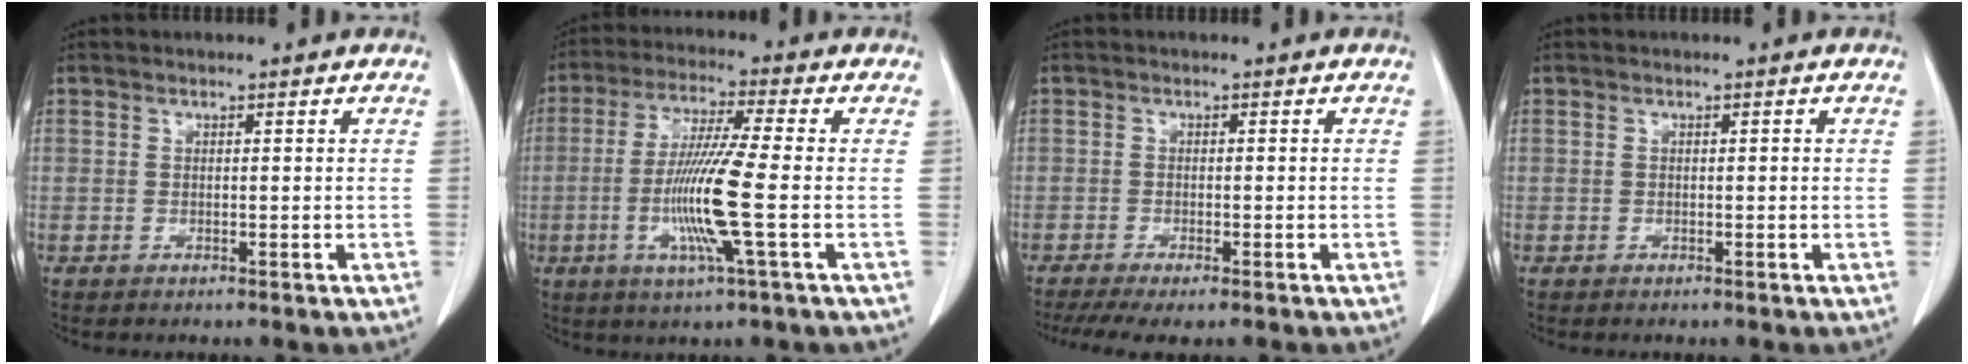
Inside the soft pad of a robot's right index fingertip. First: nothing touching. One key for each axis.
{"total": 11.2, "fx": -2.3, "fy": -0.8, "fz": 10.9, "tx": -0.220, "ty": -0.015, "tz": -0.051}
{"total": 7.0, "fx": -5.6, "fy": 1.1, "fz": 4.1, "tx": -0.061, "ty": -0.010, "tz": -0.086}
{"total": 0.0}